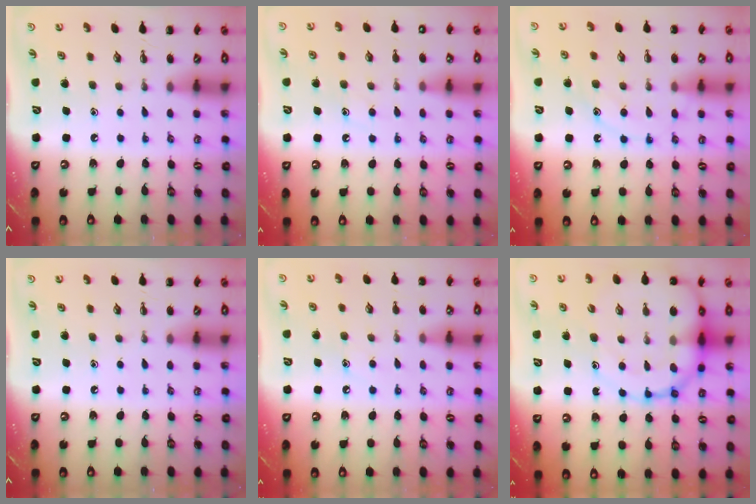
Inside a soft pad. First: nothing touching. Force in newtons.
{"total": 7.6, "press": 7.5, "slide": 1.1}
{"total": 11.1, "press": 11.1, "slide": 0.6}
{"total": 0.0}
{"total": 7.3, "press": 7.1, "slide": 1.6}
{"total": 19.0, "press": 18.5, "slide": 4.1}